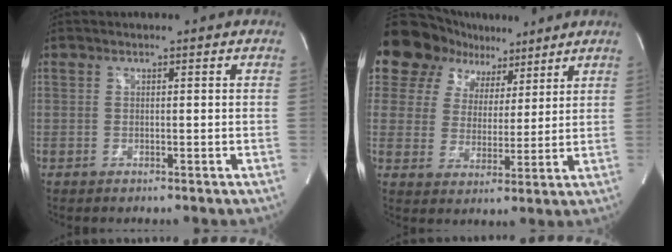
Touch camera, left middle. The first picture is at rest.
{"total": 16.2, "force": [10.8, 10.9, 5.2], "torque": [-0.127, 0.046, 0.190]}